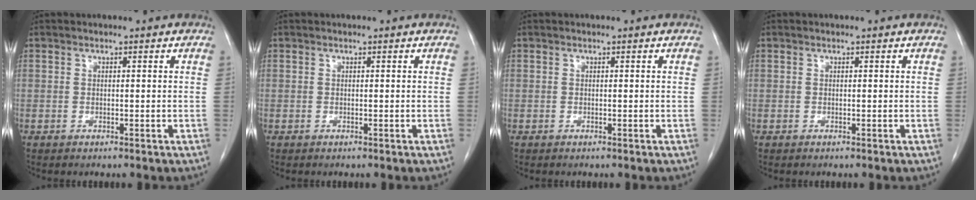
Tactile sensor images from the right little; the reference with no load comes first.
{"total": 0.0}
{"total": 0.0}
{"total": 0.0}